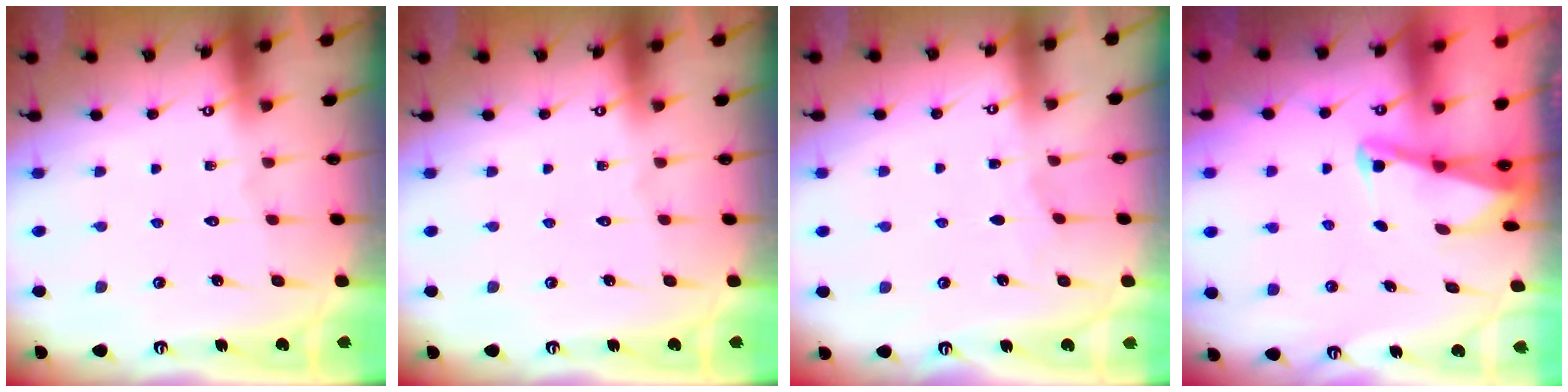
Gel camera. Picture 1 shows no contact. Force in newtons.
{"total": 0.0}
{"total": 2.2, "press": 2.1, "slide": 0.3}
{"total": 2.0, "press": 2.0, "slide": 0.4}